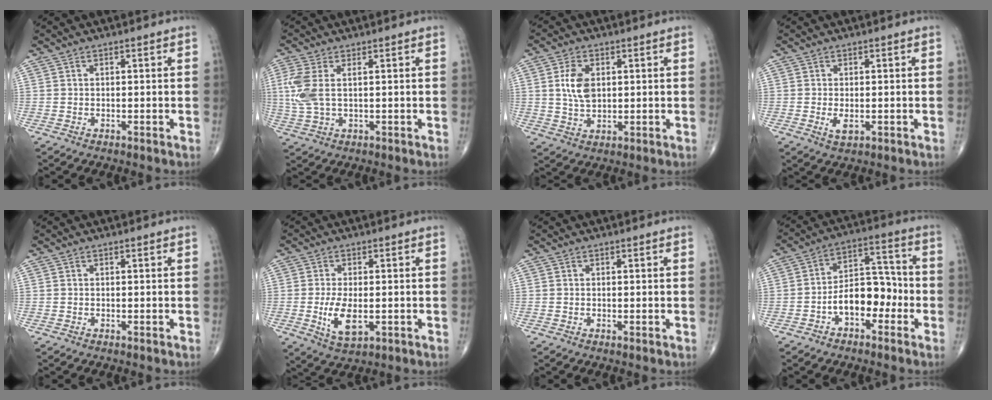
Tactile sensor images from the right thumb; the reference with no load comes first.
{"total": 6.5, "force": [1.1, 3.0, 5.7], "torque": [-0.163, 0.002, 0.026]}
{"total": 6.2, "force": [1.2, 3.7, 4.8], "torque": [-0.088, -0.006, 0.021]}
{"total": 2.4, "force": [-0.5, 1.2, 2.1], "torque": [-0.039, -0.006, -0.007]}
{"total": 0.0}
{"total": 6.8, "force": [-1.2, 3.3, 5.9], "torque": [-0.109, -0.011, -0.015]}
{"total": 0.0}
{"total": 10.4, "force": [-3.6, 6.2, 7.5], "torque": [-0.094, 0.049, -0.067]}